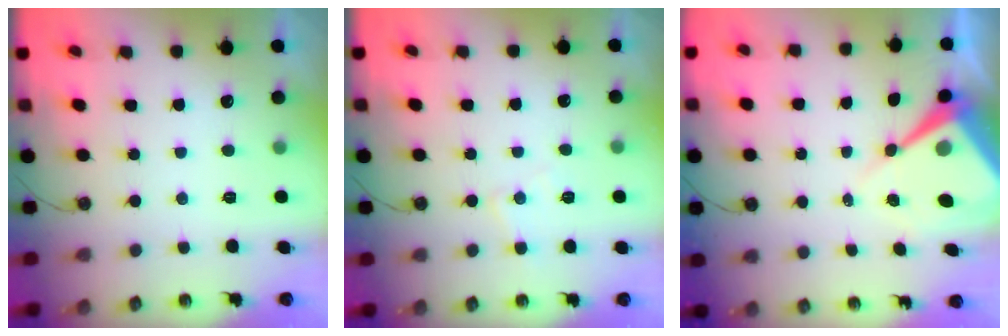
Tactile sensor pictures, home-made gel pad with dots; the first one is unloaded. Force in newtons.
{"total": 5.9, "press": 5.8, "slide": 0.8}
{"total": 11.5, "press": 11.4, "slide": 1.0}